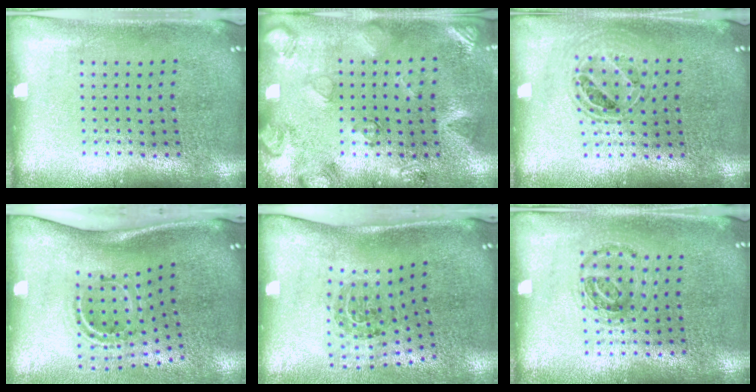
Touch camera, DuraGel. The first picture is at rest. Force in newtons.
{"total": 2.6, "press": 1.7, "slide": 1.9}
{"total": 0.8, "press": 0.8, "slide": 0.2}
{"total": 2.2, "press": 1.2, "slide": 1.9}
{"total": 1.8, "press": 1.1, "slide": 1.4}
{"total": 0.9, "press": 0.9, "slide": 0.3}